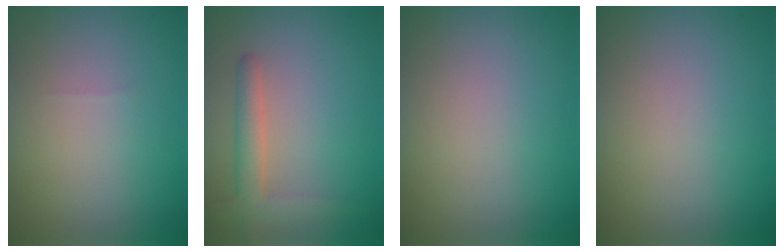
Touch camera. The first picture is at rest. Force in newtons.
{"total": 2.9, "press": 2.9, "slide": 0.2}
{"total": 0.0}
{"total": 0.0}